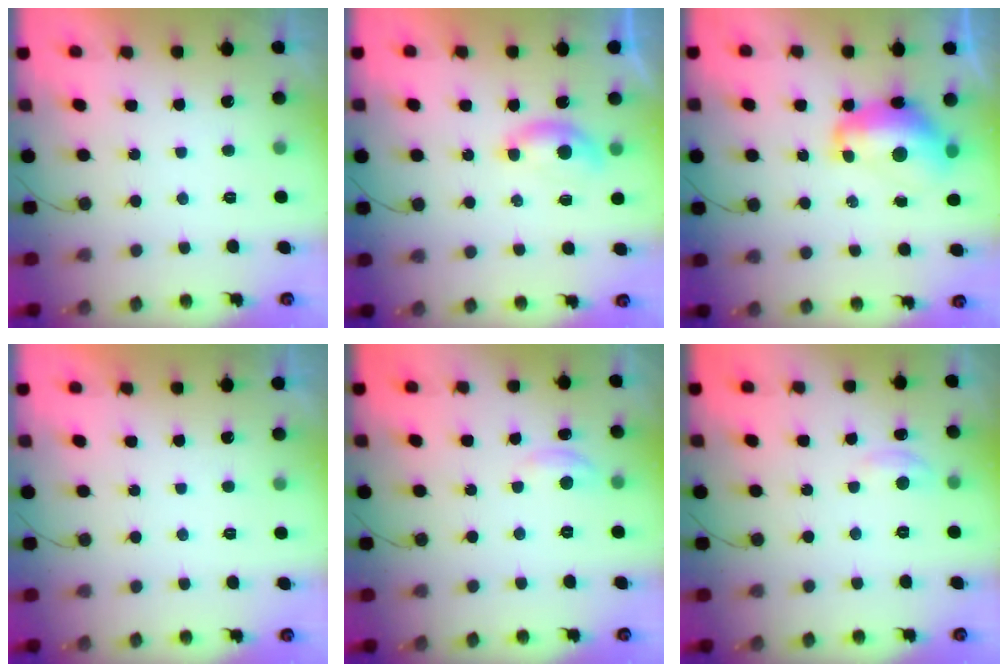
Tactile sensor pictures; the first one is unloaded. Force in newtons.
{"total": 5.1, "press": 5.1, "slide": 0.6}
{"total": 12.2, "press": 12.1, "slide": 1.3}
{"total": 0.0}
{"total": 2.9, "press": 2.9, "slide": 0.2}
{"total": 2.7, "press": 2.7, "slide": 0.4}